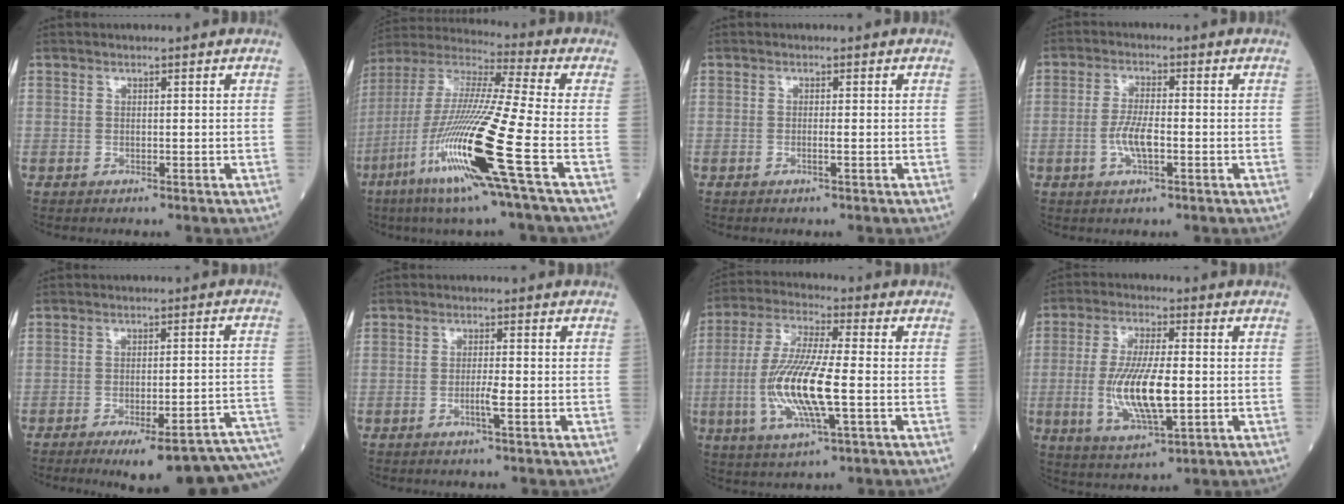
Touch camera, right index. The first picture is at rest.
{"total": 20.5, "force": [-7.9, -0.7, 18.9], "torque": [-0.418, -0.042, -0.164]}
{"total": 0.8, "force": [-0.3, -0.1, 0.7], "torque": [-0.015, 0.000, -0.006]}
{"total": 4.7, "force": [-1.3, 1.2, 4.4], "torque": [-0.094, 0.001, -0.024]}
{"total": 17.3, "force": [-13.4, 1.0, 10.9], "torque": [-0.069, 0.015, -0.173]}
{"total": 2.2, "force": [-0.9, -0.1, 2.0], "torque": [-0.040, -0.001, -0.018]}
{"total": 13.7, "force": [-2.5, 1.9, 13.3], "torque": [-0.278, -0.010, -0.049]}
{"total": 11.9, "force": [-1.6, 2.8, 11.5], "torque": [-0.234, -0.011, -0.025]}